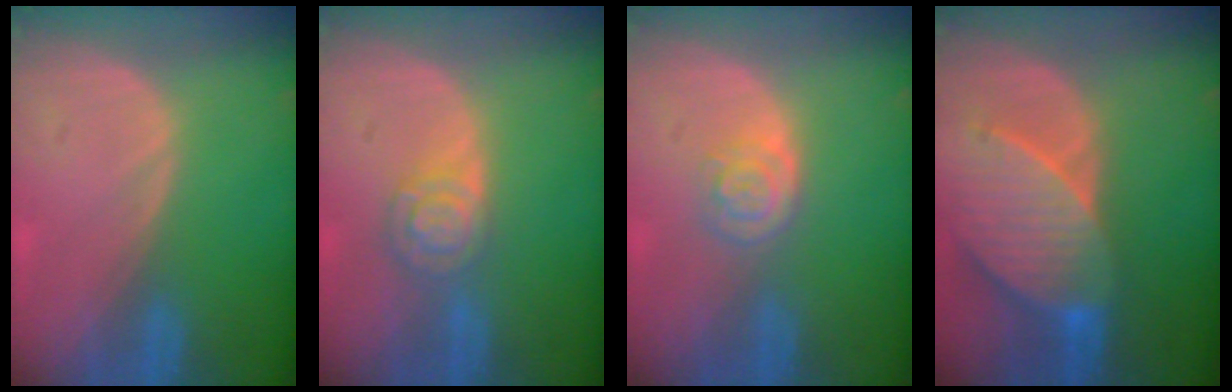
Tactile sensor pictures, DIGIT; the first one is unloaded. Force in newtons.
{"total": 5.3, "press": 4.6, "slide": 2.5}
{"total": 3.5, "press": 3.5, "slide": 0.6}
{"total": 9.6, "press": 8.7, "slide": 3.9}